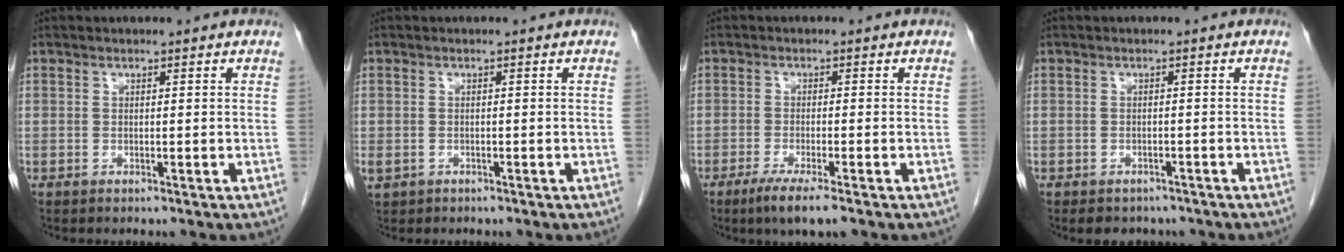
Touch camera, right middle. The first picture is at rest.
{"total": 2.1, "force": [-1.0, 1.6, 0.7], "torque": [-0.016, 0.000, -0.011]}
{"total": 5.0, "force": [-3.3, 0.2, 3.8], "torque": [-0.069, -0.014, -0.056]}
{"total": 4.6, "force": [-3.8, 2.4, 1.0], "torque": [-0.009, 0.006, -0.045]}